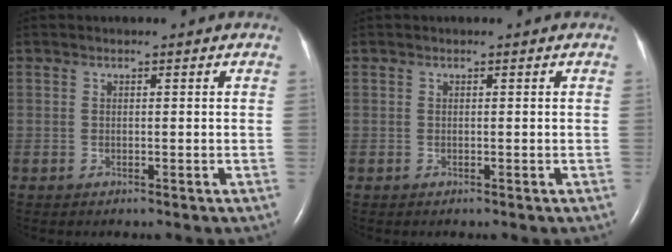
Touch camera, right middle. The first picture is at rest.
{"total": 0.0}